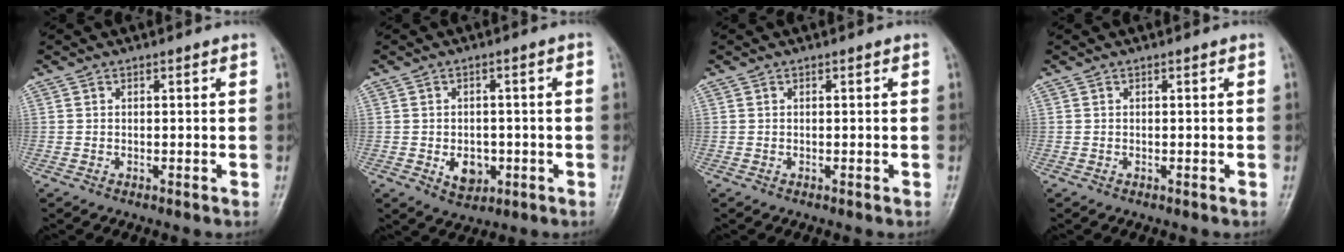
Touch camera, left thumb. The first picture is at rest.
{"total": 5.4, "force": [-1.5, 4.0, 3.4], "torque": [-0.033, 0.008, -0.014]}
{"total": 0.0}
{"total": 0.0}